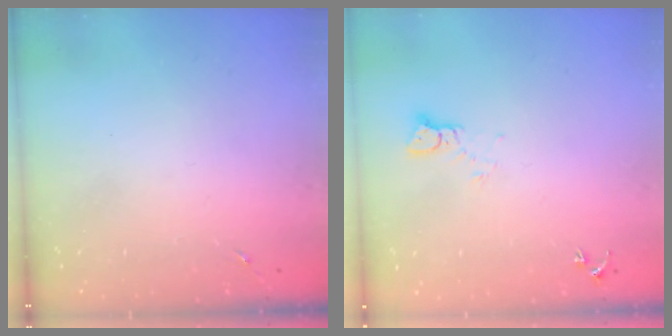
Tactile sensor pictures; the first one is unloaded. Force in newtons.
{"total": 3.7, "press": 3.7, "slide": 0.3}